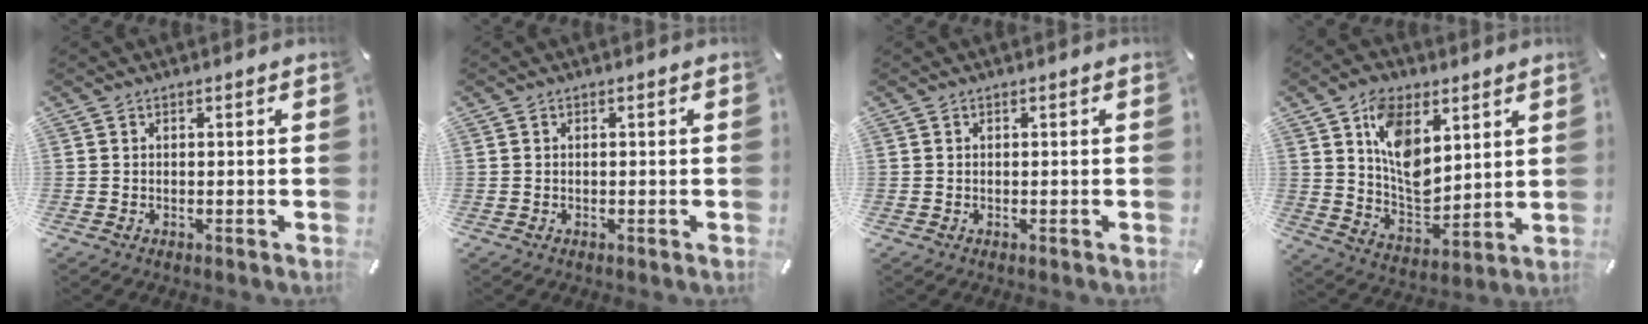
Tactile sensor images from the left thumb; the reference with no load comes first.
{"total": 0.0}
{"total": 0.0}
{"total": 12.9, "force": [5.8, 8.5, 7.8], "torque": [-0.129, -0.016, 0.110]}